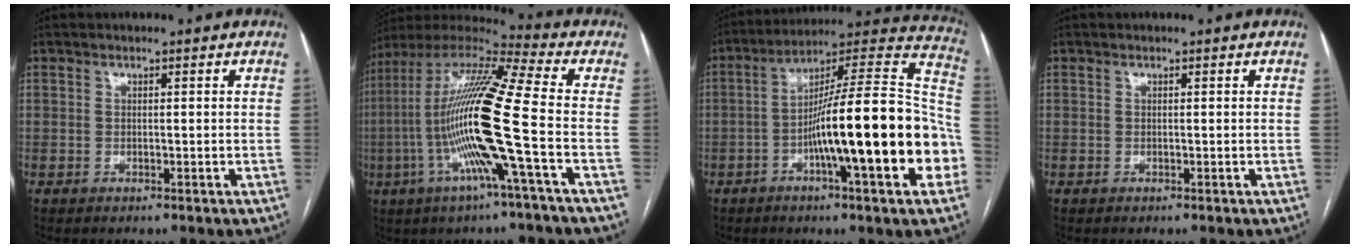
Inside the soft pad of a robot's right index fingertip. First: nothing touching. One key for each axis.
{"total": 19.3, "fx": -3.9, "fy": -0.4, "fz": 18.9, "tx": -0.373, "ty": -0.003, "tz": -0.089}
{"total": 24.9, "fx": -5.9, "fy": 2.4, "fz": 24.0, "tx": -0.288, "ty": 0.024, "tz": -0.090}
{"total": 0.0}